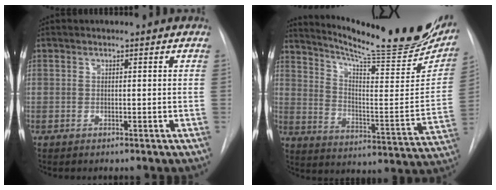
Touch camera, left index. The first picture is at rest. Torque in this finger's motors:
{"motor_torque": [0.79, -1.35, 0.20, 0.02]}